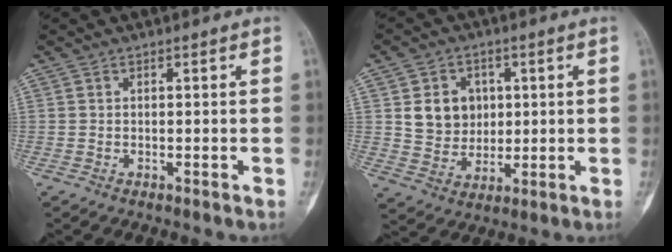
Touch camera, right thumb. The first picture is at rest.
{"total": 9.3, "force": [2.0, 7.9, 4.4], "torque": [-0.031, -0.008, 0.043]}